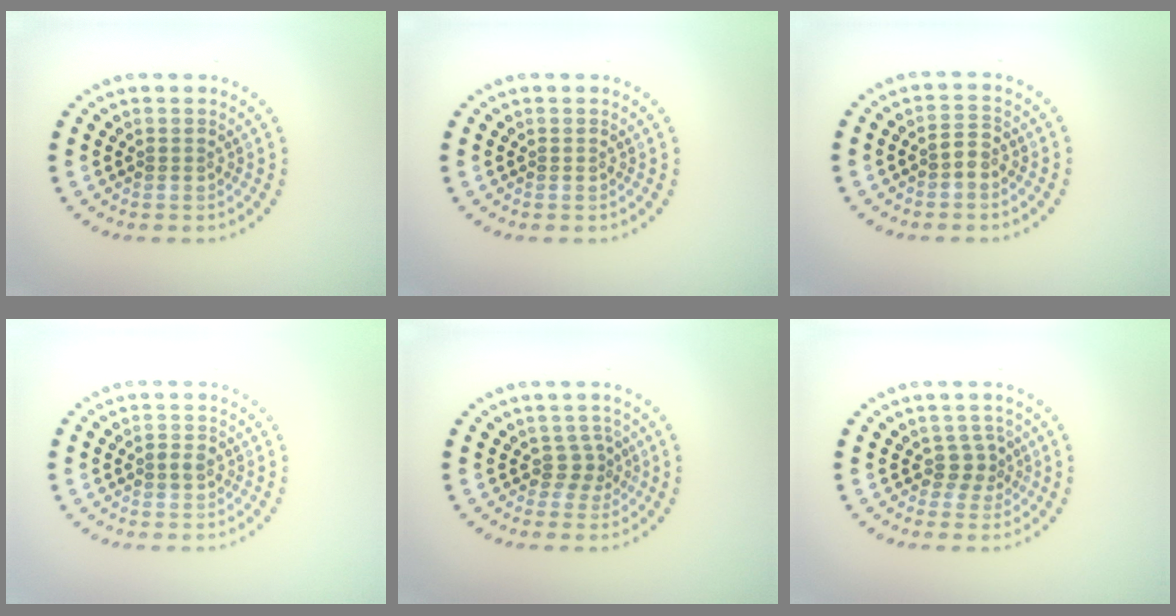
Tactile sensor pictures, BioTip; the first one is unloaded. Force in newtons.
{"total": 0.0}
{"total": 1.4, "press": 1.4, "slide": 0.4}
{"total": 1.2, "press": 1.2, "slide": 0.2}
{"total": 2.0, "press": 1.3, "slide": 1.5}
{"total": 2.0, "press": 1.3, "slide": 1.4}